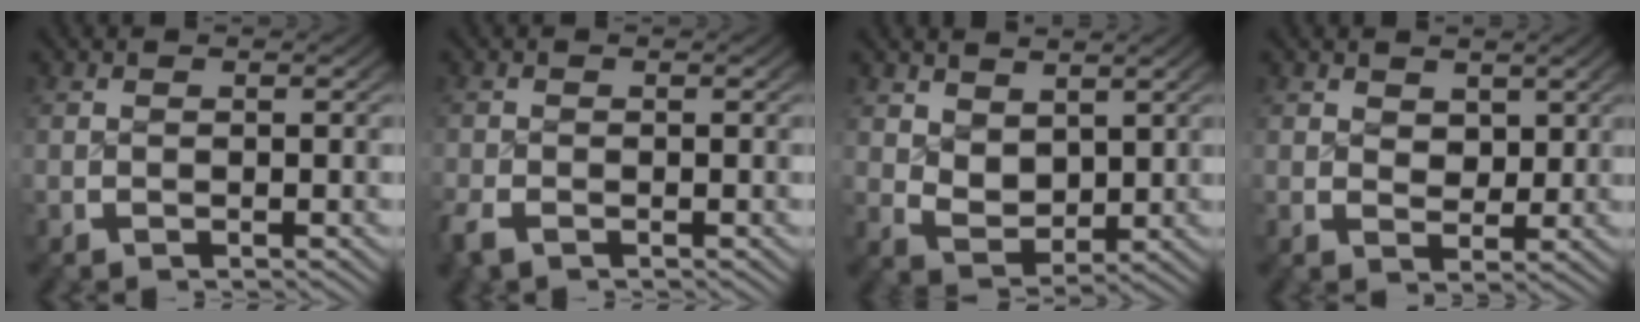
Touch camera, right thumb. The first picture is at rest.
{"total": 1.6, "force": [-1.2, 0.8, 0.5], "torque": [-0.014, -0.006, -0.025]}
{"total": 3.5, "force": [1.2, 2.4, 2.3], "torque": [-0.044, -0.015, 0.032]}
{"total": 2.1, "force": [1.4, 1.3, 0.9], "torque": [-0.009, -0.020, 0.034]}